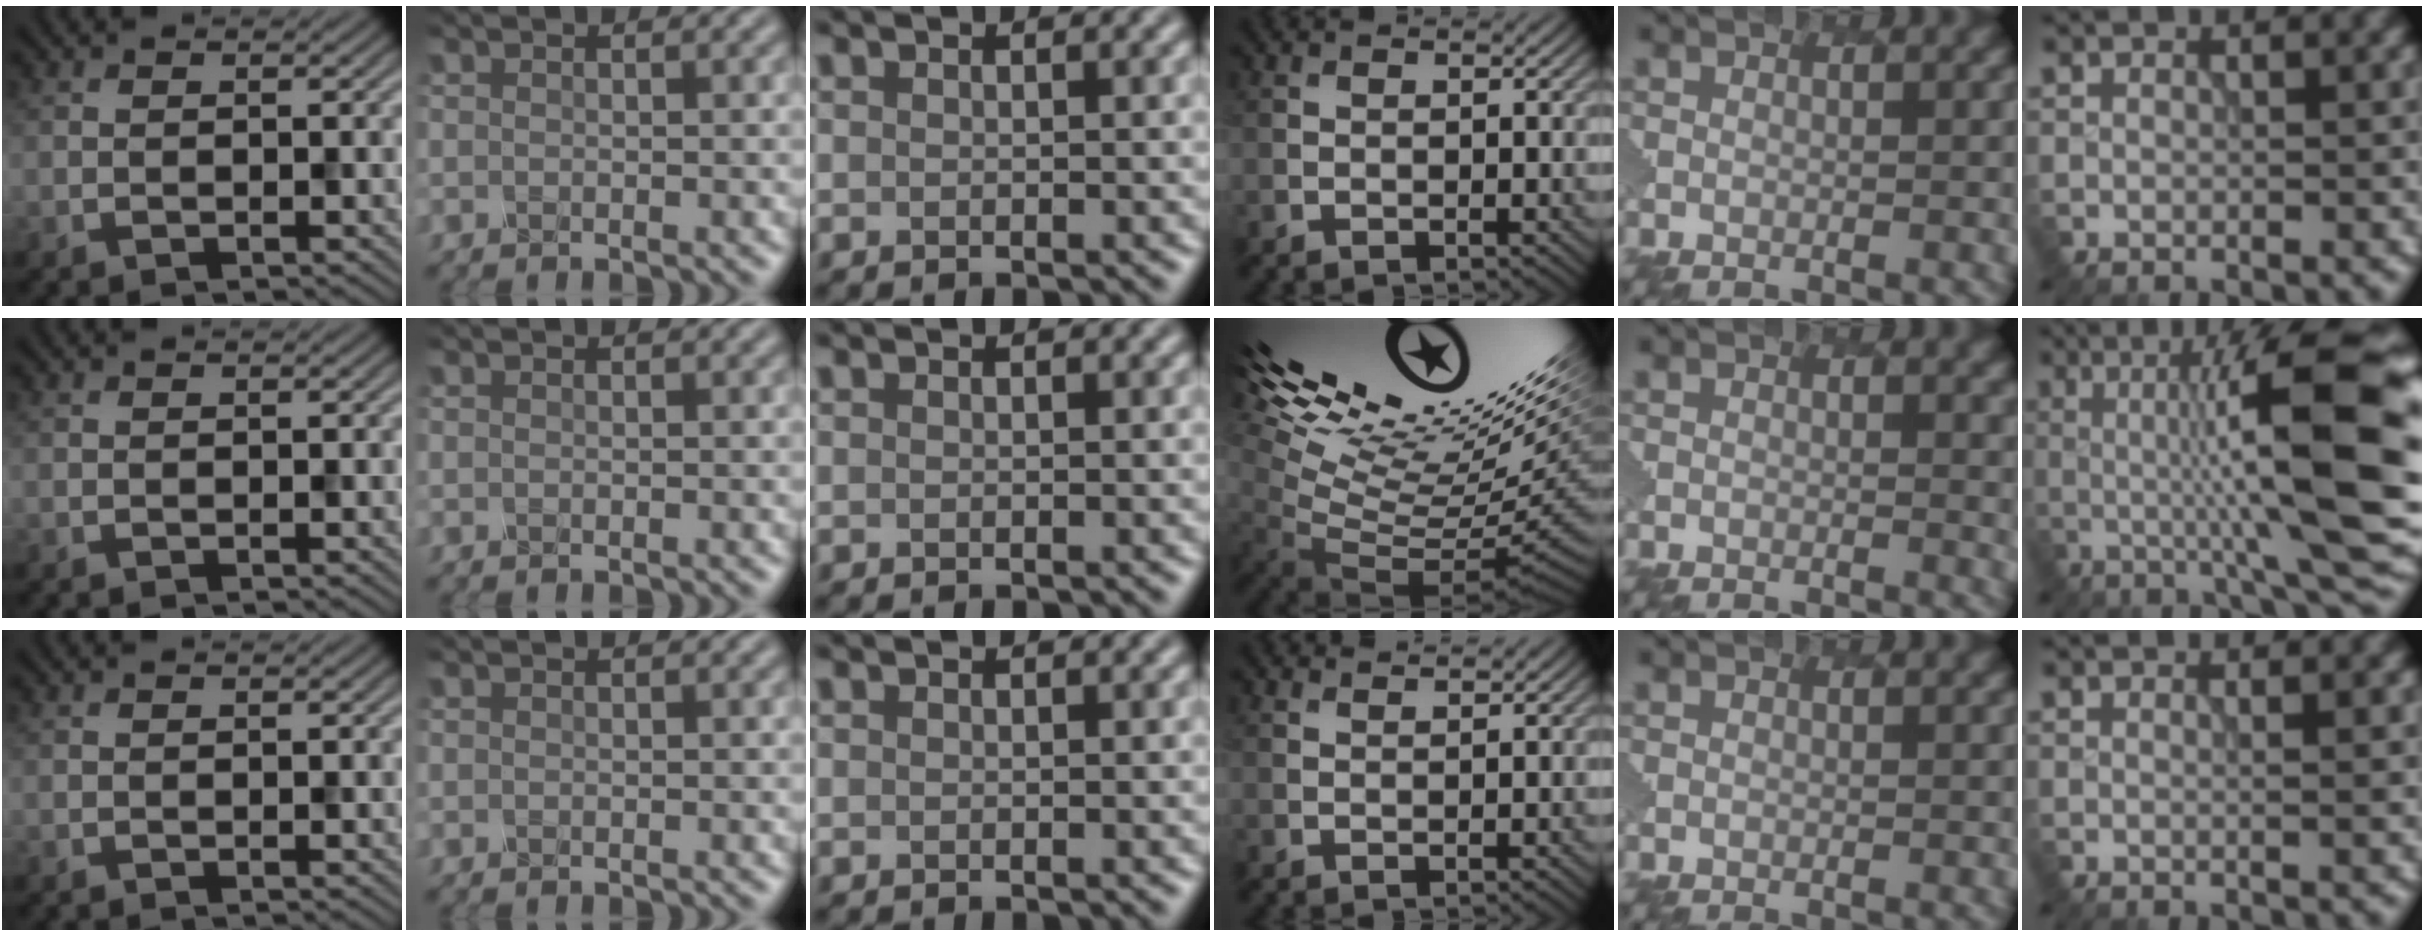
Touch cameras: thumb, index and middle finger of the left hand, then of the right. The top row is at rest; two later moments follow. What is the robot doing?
{"motion": "dispense", "object": "syringe"}